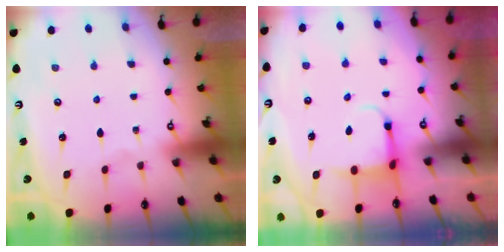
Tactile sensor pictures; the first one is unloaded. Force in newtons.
{"total": 3.9, "press": 3.7, "slide": 1.4}